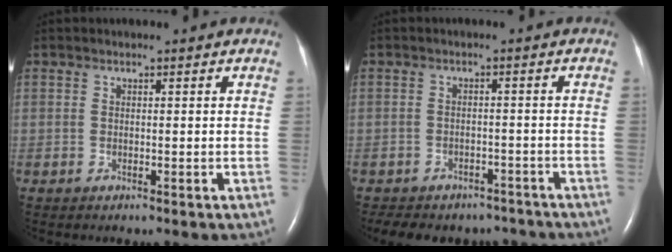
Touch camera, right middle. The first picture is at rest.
{"total": 12.4, "force": [-10.7, 5.5, 3.2], "torque": [-0.062, 0.007, -0.123]}